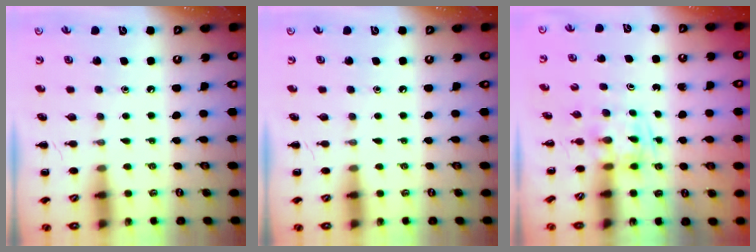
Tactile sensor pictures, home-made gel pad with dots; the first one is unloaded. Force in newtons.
{"total": 0.0}
{"total": 1.2, "press": 1.0, "slide": 0.7}